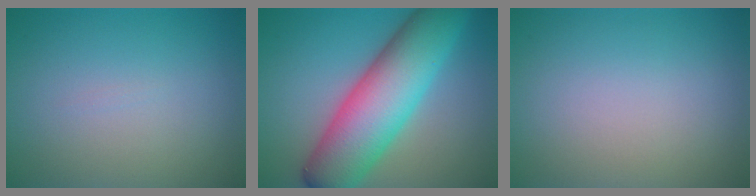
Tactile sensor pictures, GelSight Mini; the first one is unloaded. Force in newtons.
{"total": 11.1, "press": 11.1, "slide": 0.3}
{"total": 0.0}